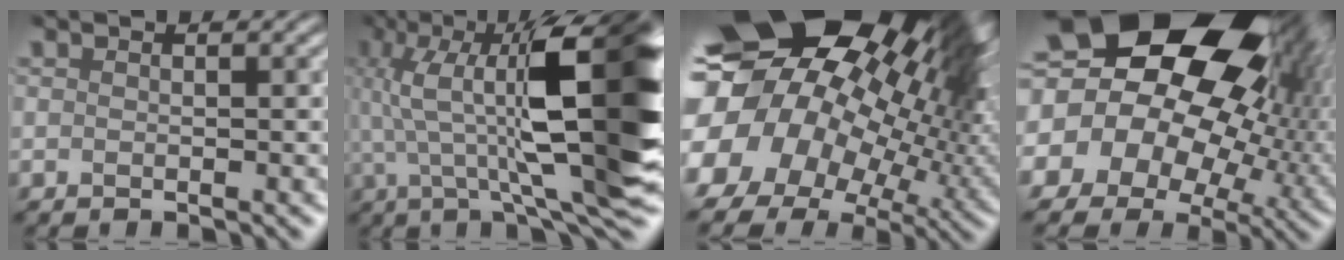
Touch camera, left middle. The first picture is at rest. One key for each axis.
{"total": 14.2, "fx": 3.9, "fy": 4.3, "fz": 12.9, "tx": -0.225, "ty": 0.008, "tz": 0.063}
{"total": 19.1, "fx": 3.5, "fy": 14.6, "fz": 11.8, "tx": -0.183, "ty": 0.001, "tz": 0.037}
{"total": 19.0, "fx": 6.7, "fy": 12.8, "fz": 12.2, "tx": -0.160, "ty": 0.021, "tz": 0.109}